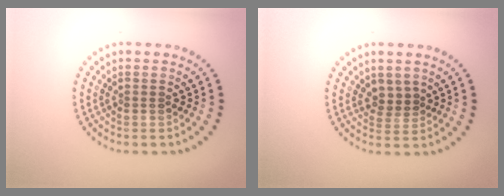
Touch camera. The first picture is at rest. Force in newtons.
{"total": 1.6, "press": 1.3, "slide": 0.9}